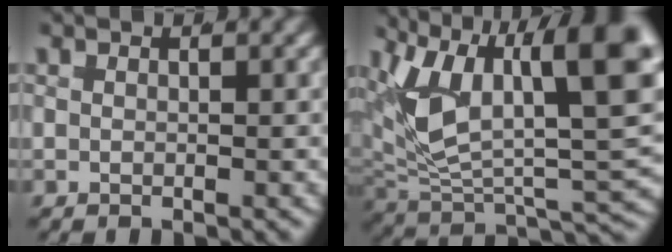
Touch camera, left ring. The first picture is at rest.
{"total": 13.4, "force": [0.9, 7.1, 11.3], "torque": [-0.176, -0.015, 0.012]}